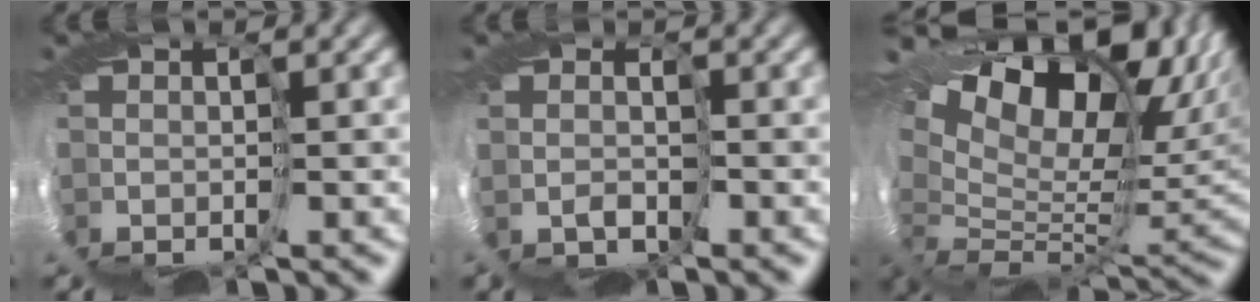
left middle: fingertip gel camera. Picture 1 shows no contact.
{"total": 2.0, "force": [1.5, -0.6, -1.2], "torque": [0.026, 0.004, 0.021]}
{"total": 15.4, "force": [11.7, 5.5, 8.5], "torque": [-0.172, 0.044, 0.201]}